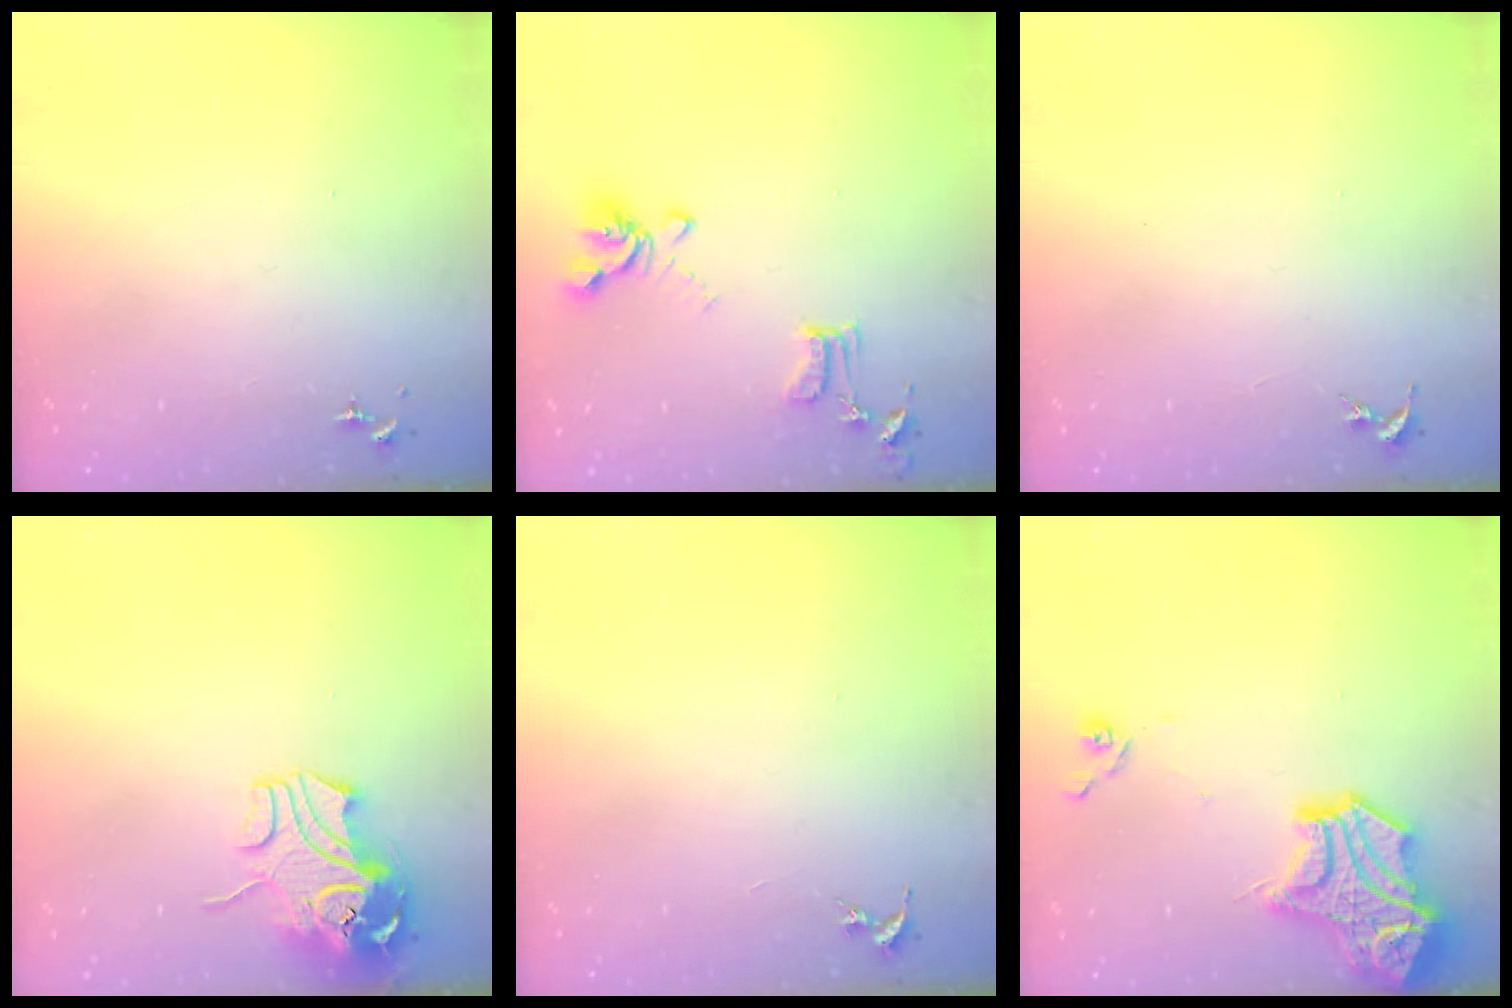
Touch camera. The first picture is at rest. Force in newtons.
{"total": 15.1, "press": 15.1, "slide": 1.4}
{"total": 0.0}
{"total": 11.7, "press": 11.5, "slide": 1.7}
{"total": 0.0}
{"total": 16.7, "press": 16.6, "slide": 2.0}